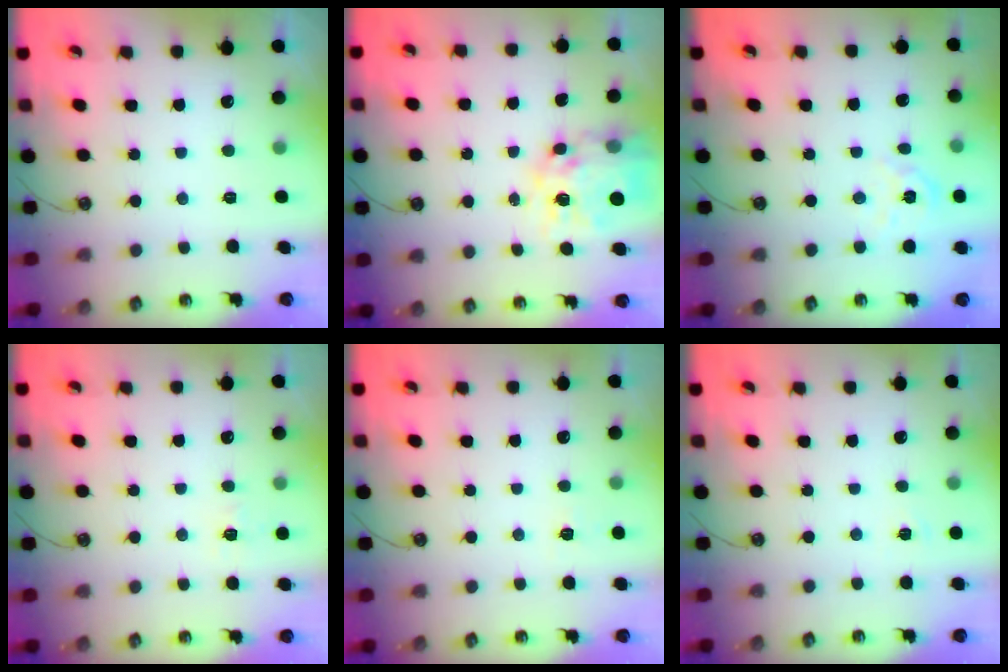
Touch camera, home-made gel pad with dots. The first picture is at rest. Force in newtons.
{"total": 14.7, "press": 14.6, "slide": 1.3}
{"total": 3.4, "press": 3.4, "slide": 0.3}
{"total": 6.3, "press": 6.3, "slide": 0.6}
{"total": 2.7, "press": 2.7, "slide": 0.4}
{"total": 3.0, "press": 2.9, "slide": 0.4}